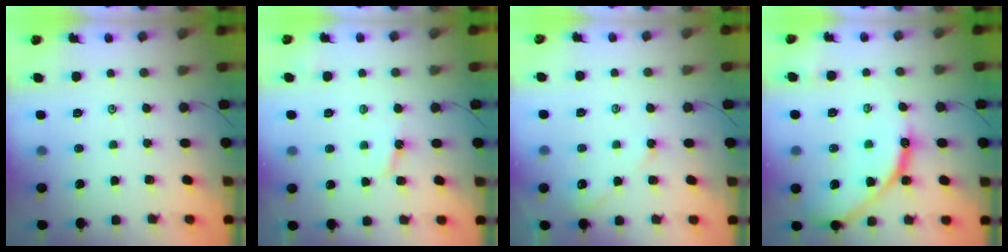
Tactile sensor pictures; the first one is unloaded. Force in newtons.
{"total": 3.3, "press": 3.3, "slide": 0.1}
{"total": 2.5, "press": 2.4, "slide": 0.4}
{"total": 15.5, "press": 15.4, "slide": 1.6}